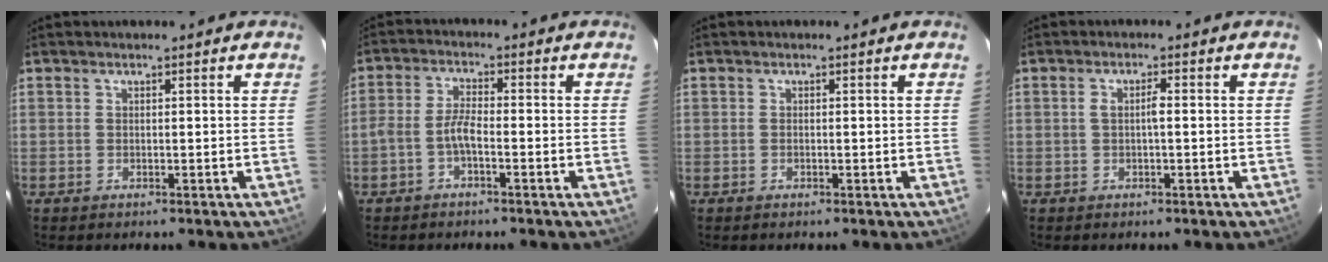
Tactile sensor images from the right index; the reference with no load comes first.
{"total": 3.4, "force": [-1.8, 0.8, 2.7], "torque": [-0.067, 0.011, -0.039]}
{"total": 0.0}
{"total": 1.9, "force": [-0.2, 0.4, 1.9], "torque": [-0.037, 0.006, -0.003]}